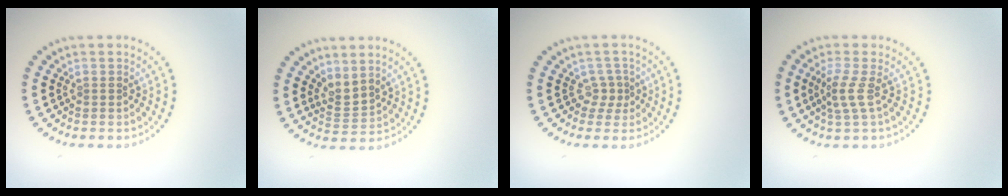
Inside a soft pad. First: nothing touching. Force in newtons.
{"total": 2.2, "press": 1.4, "slide": 1.6}
{"total": 1.6, "press": 1.0, "slide": 1.2}
{"total": 2.2, "press": 1.5, "slide": 1.6}